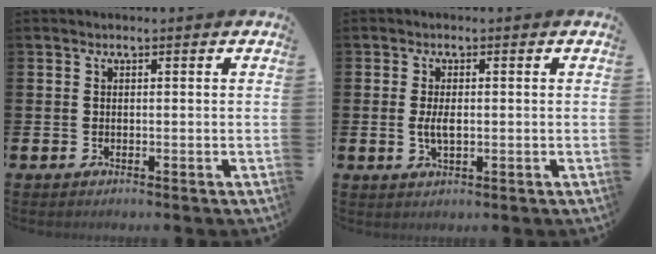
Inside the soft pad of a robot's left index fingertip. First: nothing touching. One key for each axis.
{"total": 2.6, "fx": -0.1, "fy": 1.1, "fz": 2.3, "tx": -0.038, "ty": 0.000, "tz": -0.004}